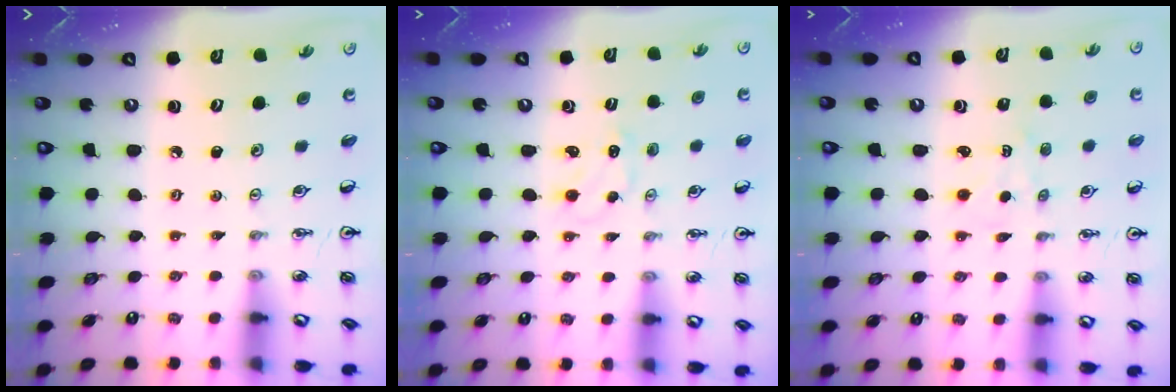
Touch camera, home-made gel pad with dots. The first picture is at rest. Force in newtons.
{"total": 1.1, "press": 1.1, "slide": 0.2}
{"total": 1.2, "press": 1.2, "slide": 0.2}